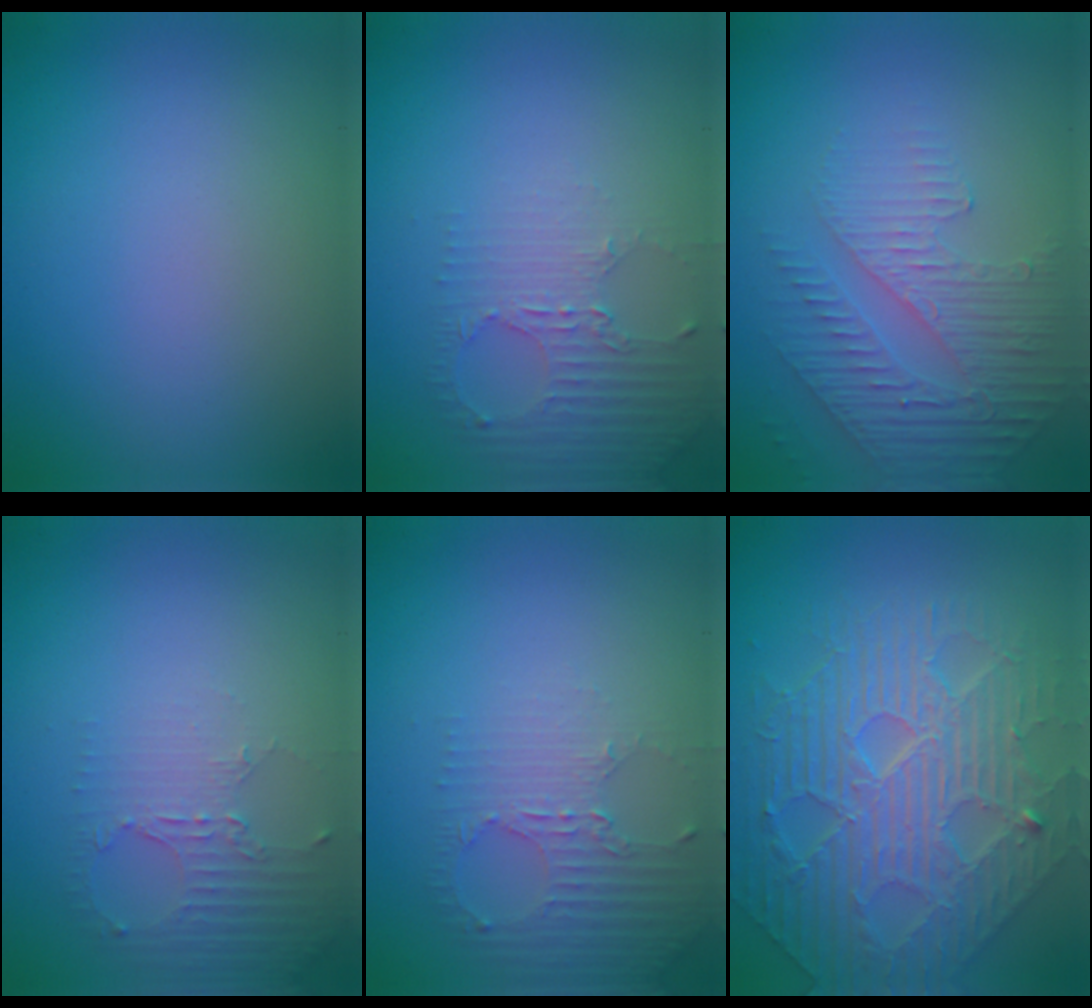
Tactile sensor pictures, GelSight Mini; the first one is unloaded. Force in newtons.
{"total": 2.6, "press": 1.9, "slide": 1.9}
{"total": 4.8, "press": 3.1, "slide": 3.6}
{"total": 2.7, "press": 1.9, "slide": 1.9}
{"total": 2.6, "press": 1.9, "slide": 1.9}
{"total": 6.4, "press": 5.5, "slide": 3.3}